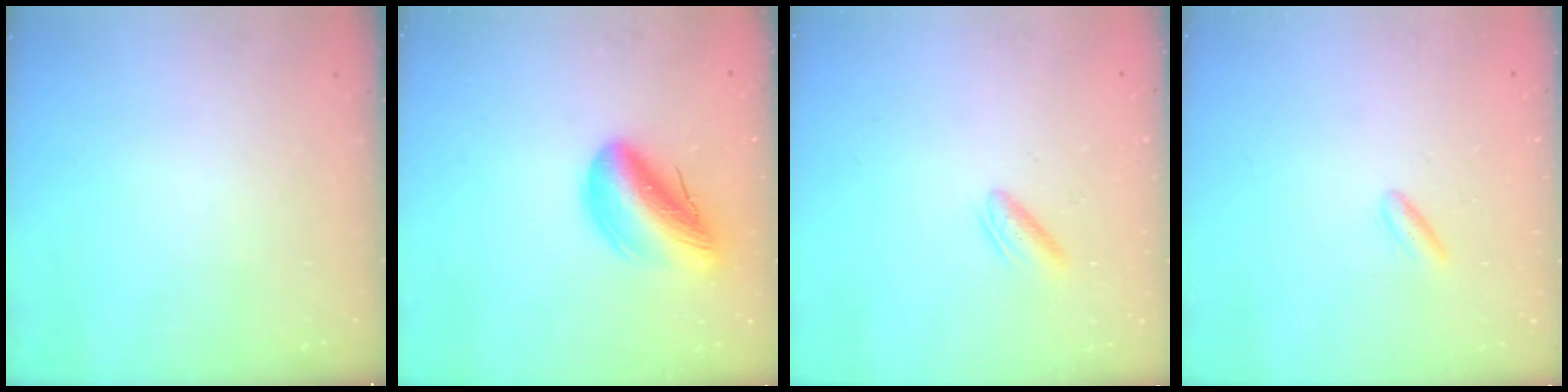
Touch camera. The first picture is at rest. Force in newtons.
{"total": 15.5, "press": 14.9, "slide": 4.3}
{"total": 2.8, "press": 2.7, "slide": 0.9}
{"total": 2.5, "press": 2.3, "slide": 1.0}